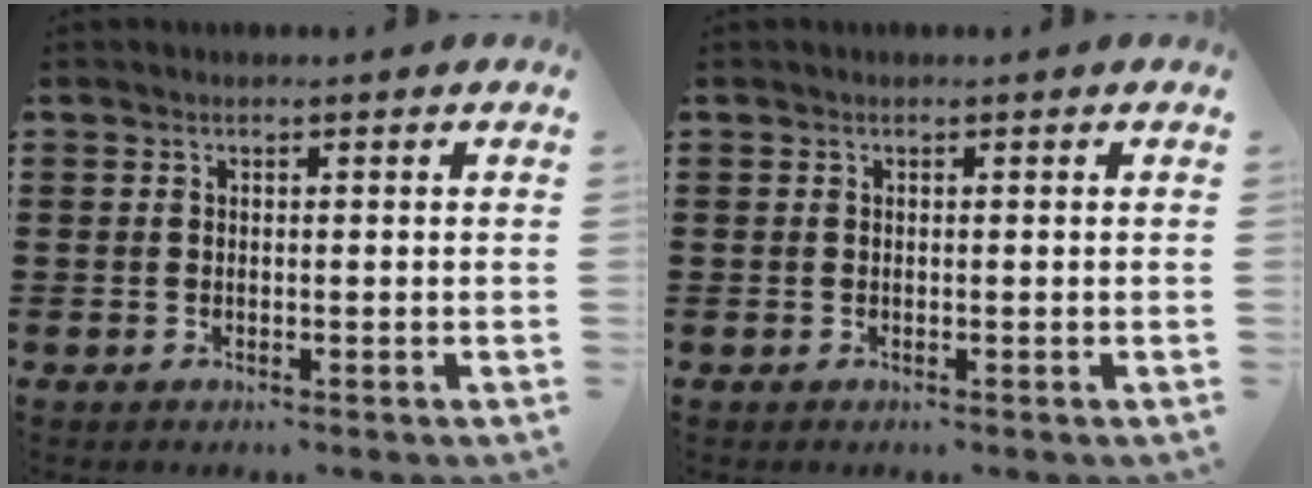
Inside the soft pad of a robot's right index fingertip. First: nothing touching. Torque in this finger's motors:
{"motor_torque": [0.00, 0.00, 0.00, 0.00]}